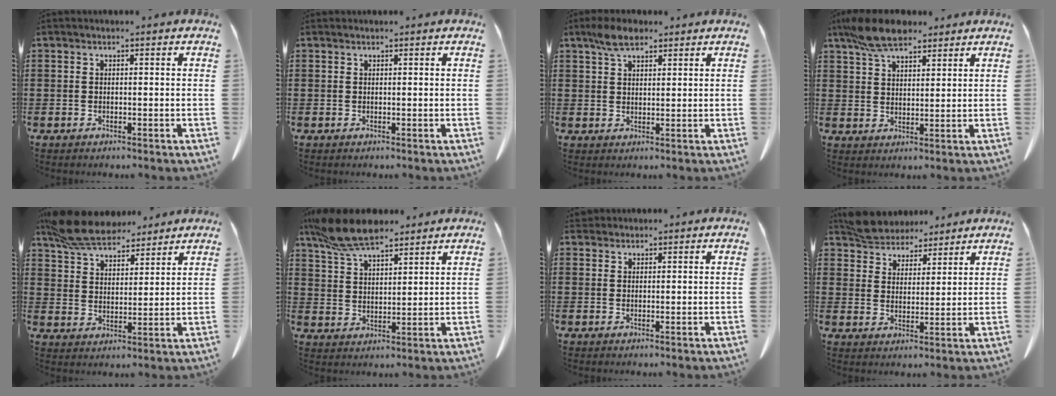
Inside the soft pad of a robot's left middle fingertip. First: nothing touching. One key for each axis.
{"total": 0.0}
{"total": 4.5, "fx": 3.2, "fy": 1.8, "fz": 2.6, "tx": -0.060, "ty": 0.005, "tz": 0.060}
{"total": 7.8, "fx": 6.1, "fy": 2.8, "fz": 4.0, "tx": -0.097, "ty": -0.006, "tz": 0.116}
{"total": 8.8, "fx": 7.9, "fy": 2.5, "fz": 3.2, "tx": -0.092, "ty": -0.019, "tz": 0.150}
{"total": 9.6, "fx": 7.9, "fy": 2.9, "fz": 4.6, "tx": -0.115, "ty": -0.014, "tz": 0.149}
{"total": 1.5, "fx": 1.4, "fy": 0.5, "fz": 0.3, "tx": -0.010, "ty": 0.001, "tz": 0.028}
{"total": 5.4, "fx": 5.1, "fy": 1.7, "fz": 0.4, "tx": -0.033, "ty": -0.016, "tz": 0.095}